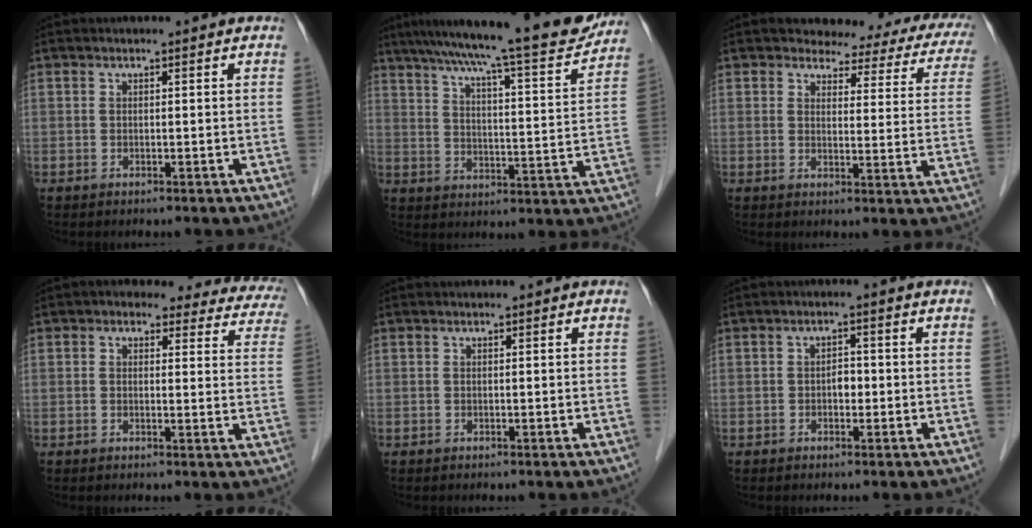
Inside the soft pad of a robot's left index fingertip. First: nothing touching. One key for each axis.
{"total": 21.2, "fx": 18.4, "fy": 1.4, "fz": 10.5, "tx": -0.166, "ty": -0.014, "tz": 0.249}
{"total": 14.2, "fx": 11.9, "fy": 5.3, "fz": 5.7, "tx": -0.037, "ty": -0.014, "tz": 0.106}
{"total": 16.1, "fx": 14.2, "fy": 6.2, "fz": 4.5, "tx": -0.016, "ty": -0.005, "tz": 0.128}
{"total": 0.0}
{"total": 1.8, "fx": -0.5, "fy": 1.1, "fz": 1.3, "tx": -0.016, "ty": 0.005, "tz": -0.008}